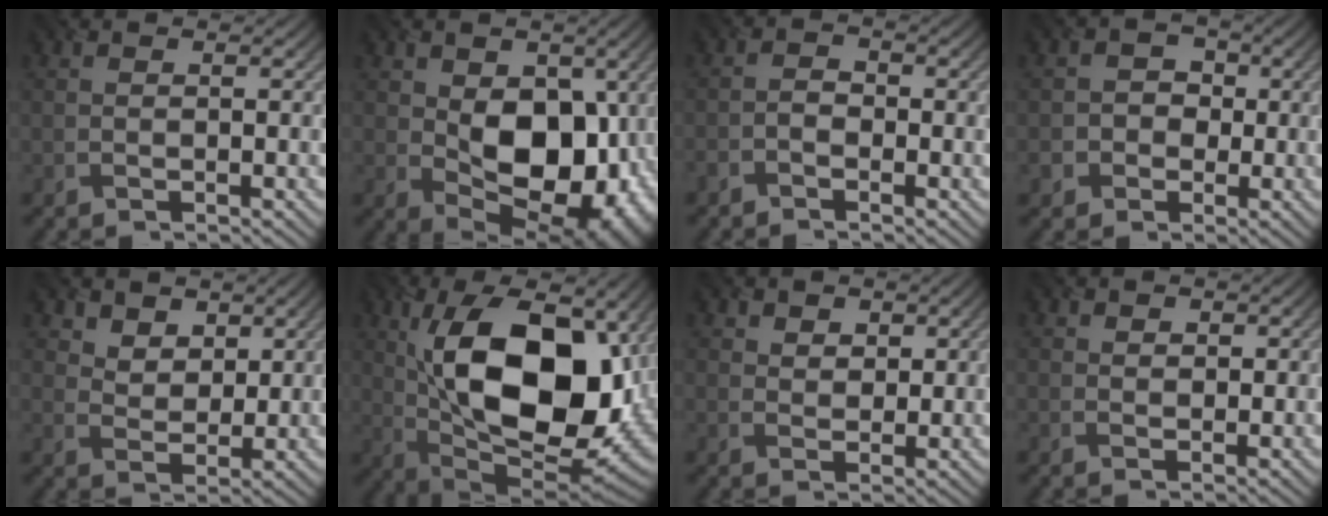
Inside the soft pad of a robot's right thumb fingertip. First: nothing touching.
{"total": 13.2, "force": [-0.2, 8.5, 10.1], "torque": [-0.147, -0.014, 0.006]}
{"total": 2.0, "force": [-1.5, 1.1, 0.8], "torque": [-0.018, 0.003, -0.037]}
{"total": 4.4, "force": [-0.7, 4.2, 1.1], "torque": [-0.013, 0.013, -0.027]}
{"total": 4.5, "force": [3.0, 2.9, 1.8], "torque": [-0.048, -0.024, 0.063]}
{"total": 19.0, "force": [3.1, 9.8, 16.0], "torque": [-0.274, -0.001, 0.052]}
{"total": 3.2, "force": [2.0, 2.2, 1.2], "torque": [-0.030, -0.013, 0.039]}
{"total": 1.4, "force": [0.9, 1.0, 0.4], "torque": [-0.006, -0.003, 0.016]}